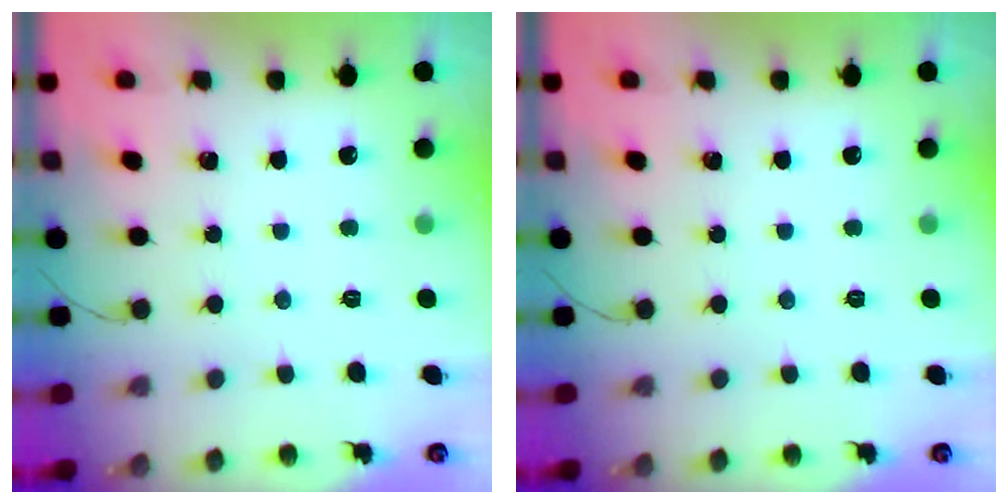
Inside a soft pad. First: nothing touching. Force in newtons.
{"total": 0.0}